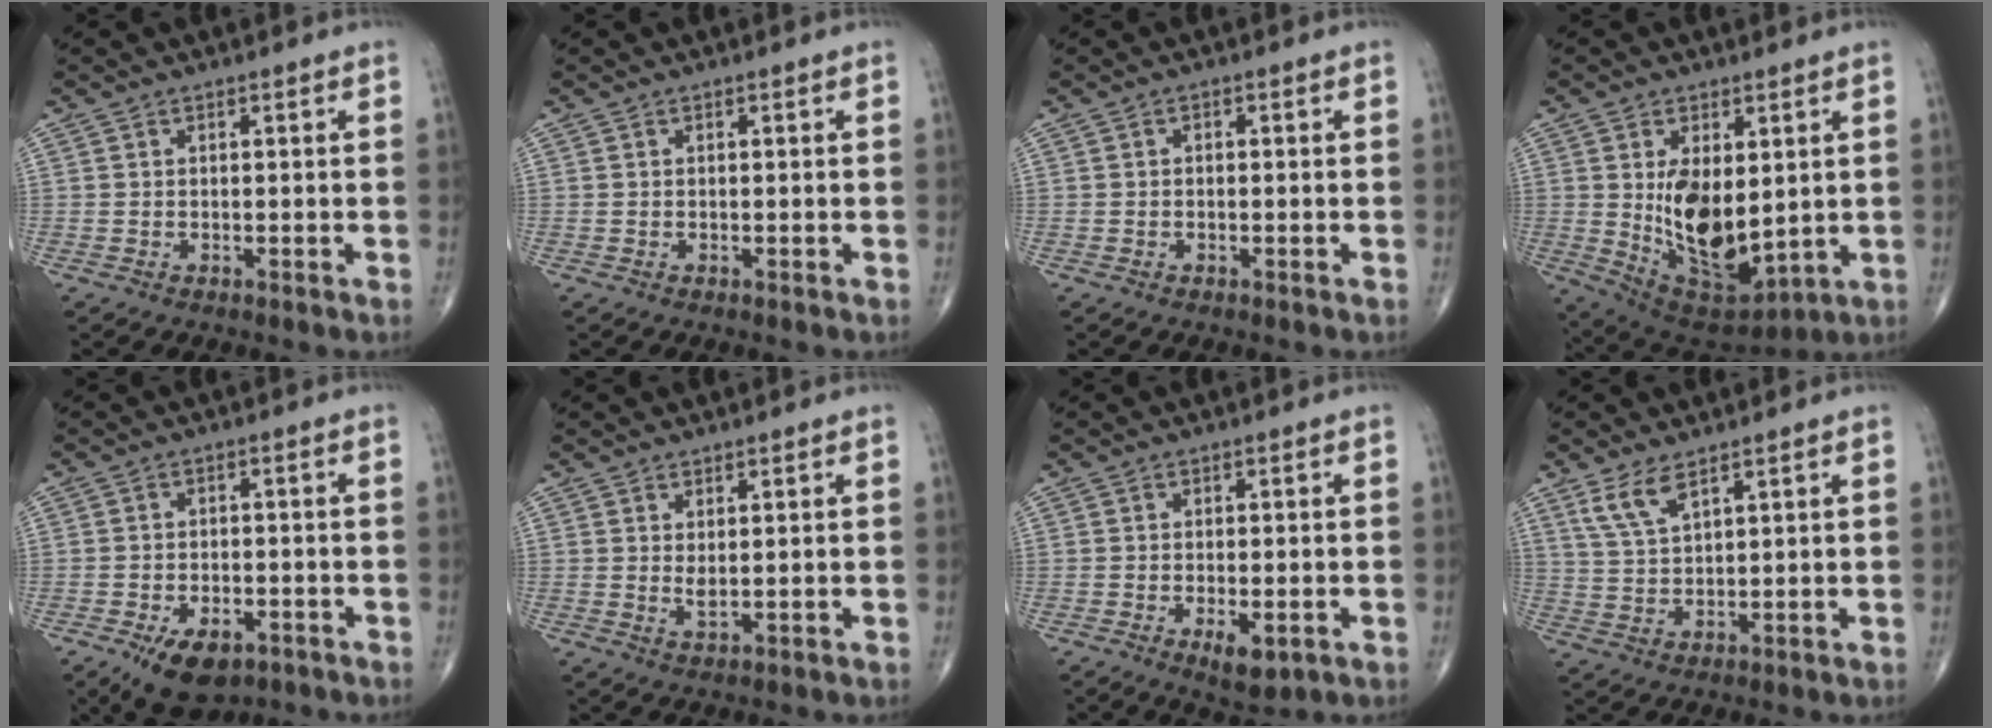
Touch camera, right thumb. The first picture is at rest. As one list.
[{"total": 0.0}, {"total": 0.6, "force": [-0.1, 0.4, 0.4], "torque": [-0.004, 0.001, -0.004]}, {"total": 15.8, "force": [1.0, 8.7, 13.2], "torque": [-0.193, -0.026, 0.045]}, {"total": 9.1, "force": [-5.1, 5.0, 5.7], "torque": [-0.081, 0.010, -0.073]}, {"total": 2.0, "force": [0.6, 0.8, 1.8], "torque": [-0.032, -0.010, 0.014]}, {"total": 5.1, "force": [-1.8, 2.1, 4.2], "torque": [-0.062, -0.006, -0.020]}, {"total": 5.4, "force": [3.5, 1.8, 3.7], "torque": [-0.077, -0.015, 0.078]}]